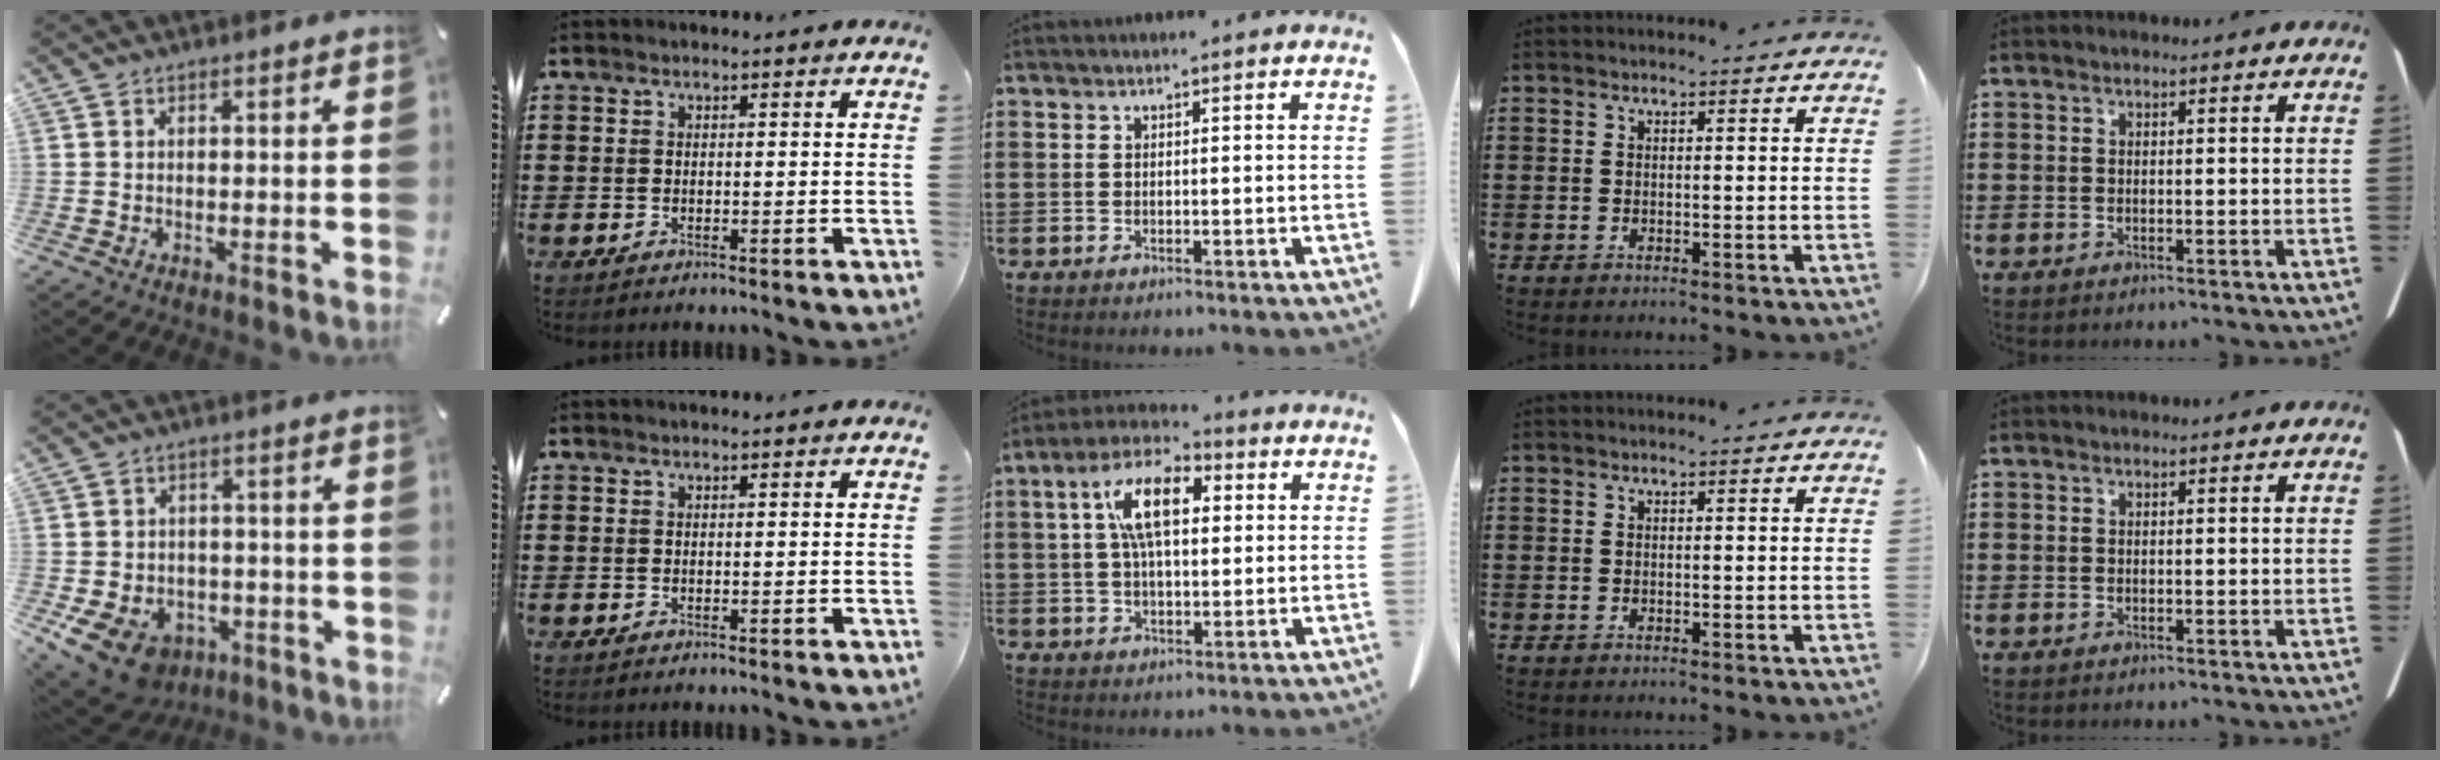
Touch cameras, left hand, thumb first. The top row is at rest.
{"thumb": {"total": 10.8, "force": [-5.9, 7.6, 4.9], "torque": [-0.104, 0.040, -0.102]}, "middle": {"total": 9.6, "force": [2.8, 4.7, 7.9], "torque": [-0.170, 0.018, 0.046]}}